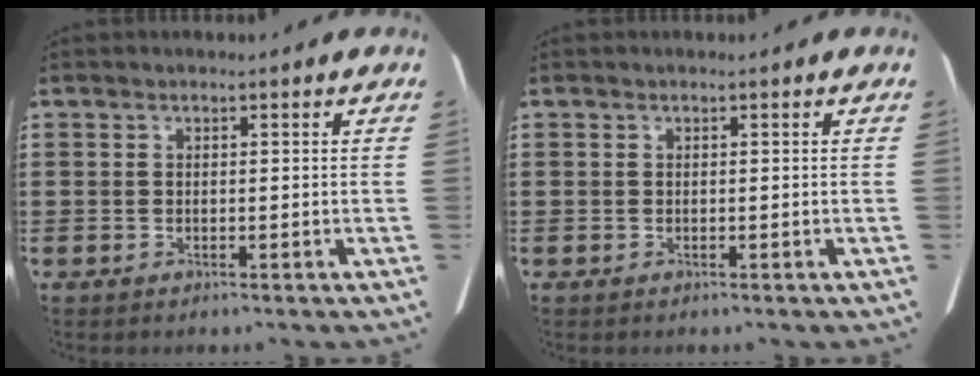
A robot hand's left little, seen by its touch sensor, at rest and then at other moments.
{"total": 0.0}